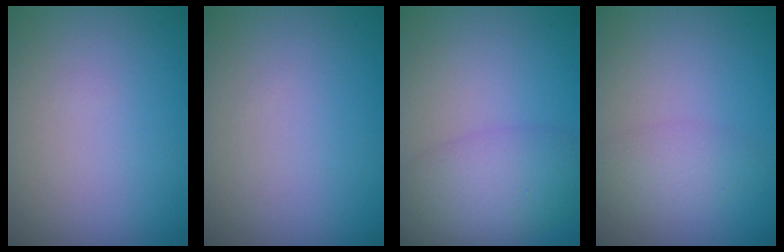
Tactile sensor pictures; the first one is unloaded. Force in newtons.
{"total": 0.0}
{"total": 5.1, "press": 5.1, "slide": 0.0}
{"total": 2.2, "press": 2.1, "slide": 0.2}